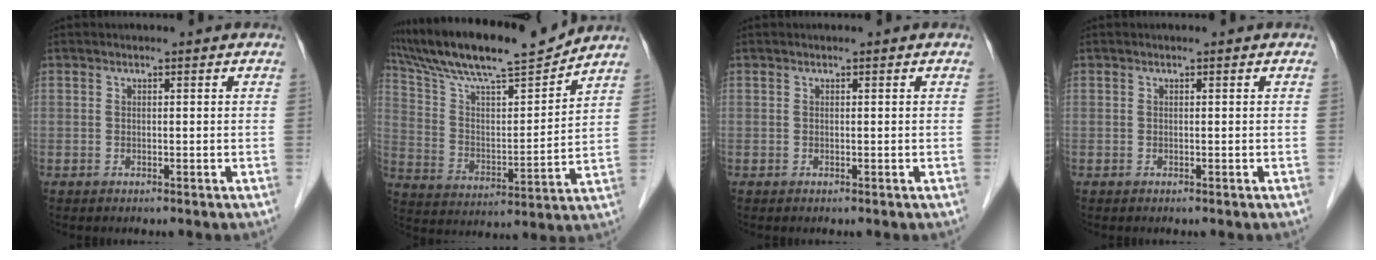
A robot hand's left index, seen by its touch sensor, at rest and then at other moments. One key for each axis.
{"total": 17.2, "fx": 15.4, "fy": 0.7, "fz": 7.6, "tx": -0.145, "ty": 0.003, "tz": 0.266}
{"total": 0.0}
{"total": 0.0}